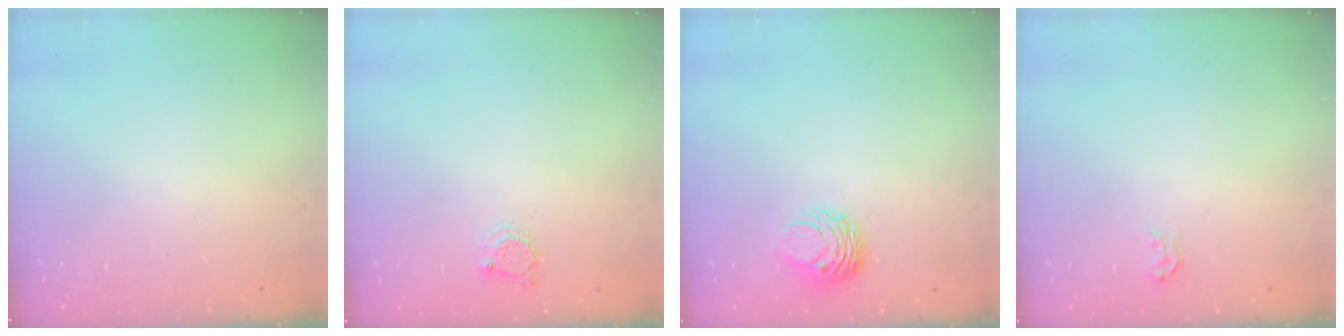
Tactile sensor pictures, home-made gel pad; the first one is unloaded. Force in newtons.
{"total": 3.7, "press": 3.7, "slide": 0.6}
{"total": 5.5, "press": 5.4, "slide": 0.5}
{"total": 2.9, "press": 2.9, "slide": 0.1}